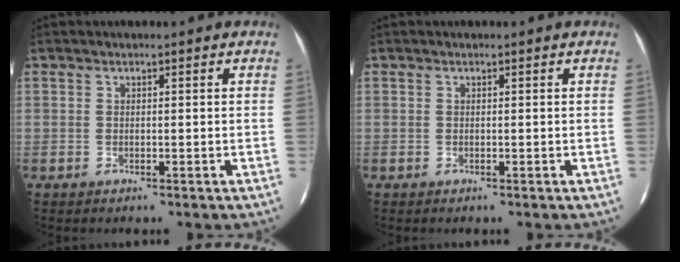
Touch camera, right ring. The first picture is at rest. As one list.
[{"total": 0.0}]